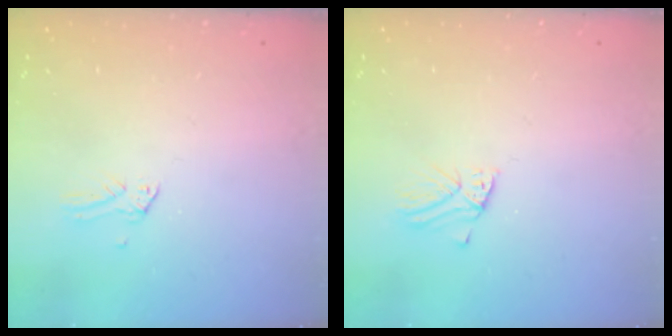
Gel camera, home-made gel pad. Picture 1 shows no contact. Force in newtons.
{"total": 2.8, "press": 2.7, "slide": 0.3}